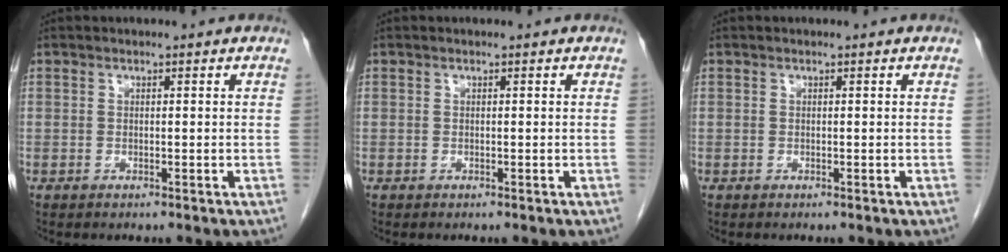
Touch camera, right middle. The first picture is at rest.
{"total": 0.0}
{"total": 0.0}